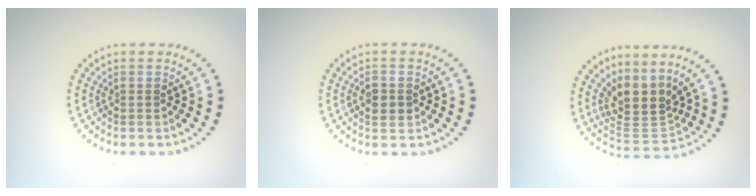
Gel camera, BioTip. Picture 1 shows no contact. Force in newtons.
{"total": 2.4, "press": 2.3, "slide": 0.2}
{"total": 4.1, "press": 3.1, "slide": 2.8}